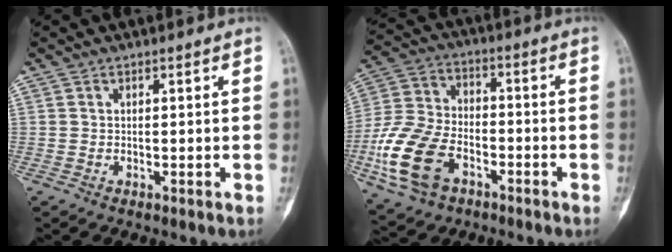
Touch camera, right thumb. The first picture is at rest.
{"total": 16.0, "force": [-6.2, 10.2, 10.6], "torque": [-0.215, 0.022, -0.120]}